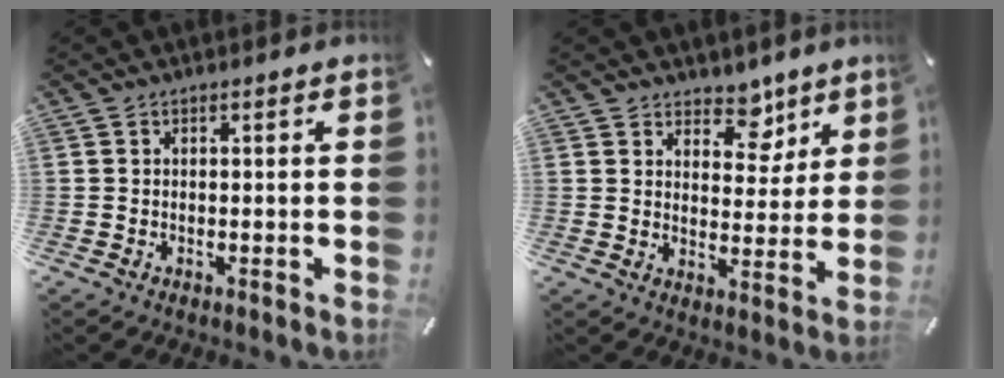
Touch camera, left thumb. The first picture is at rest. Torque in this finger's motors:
{"motor_torque": [0.19, -0.50, 0.17, 0.09, 0.02]}